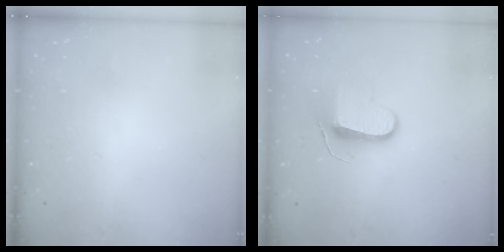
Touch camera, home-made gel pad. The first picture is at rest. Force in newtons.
{"total": 9.5, "press": 9.5, "slide": 0.2}